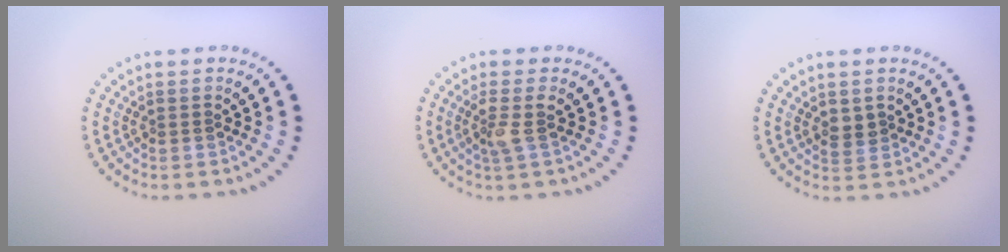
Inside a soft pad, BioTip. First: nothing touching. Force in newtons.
{"total": 2.0, "press": 1.6, "slide": 1.2}
{"total": 1.4, "press": 1.3, "slide": 0.5}